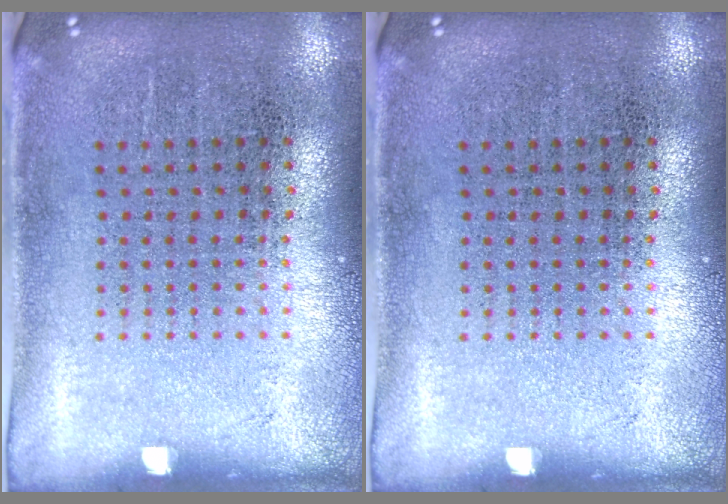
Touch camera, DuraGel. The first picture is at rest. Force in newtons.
{"total": 0.0}